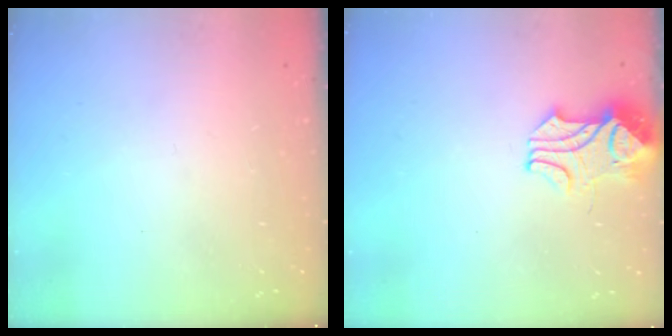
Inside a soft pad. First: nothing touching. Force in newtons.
{"total": 2.4, "press": 2.2, "slide": 1.0}